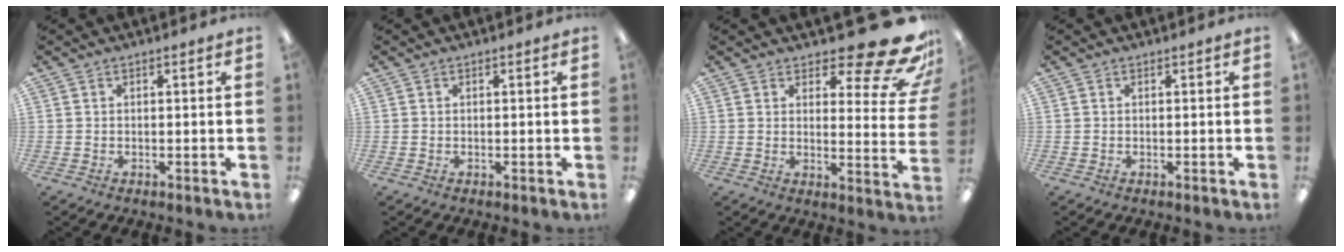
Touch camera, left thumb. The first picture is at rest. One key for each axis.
{"total": 0.0}
{"total": 16.3, "fx": 10.8, "fy": 5.2, "fz": 11.0, "tx": -0.134, "ty": -0.080, "tz": 0.179}
{"total": 0.0}